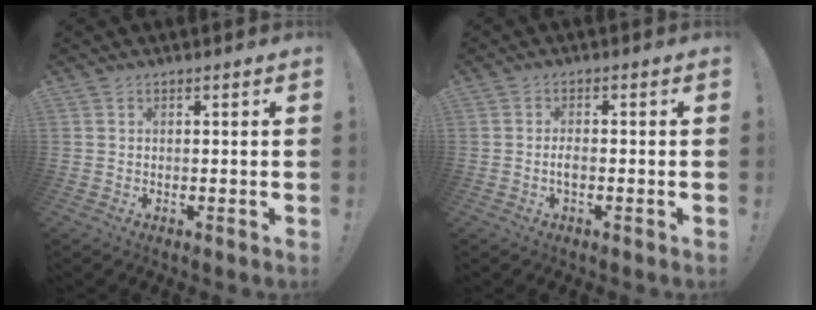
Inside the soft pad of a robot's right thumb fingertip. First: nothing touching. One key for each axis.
{"total": 2.5, "fx": -0.9, "fy": 0.8, "fz": 2.2, "tx": -0.045, "ty": 0.001, "tz": -0.018}